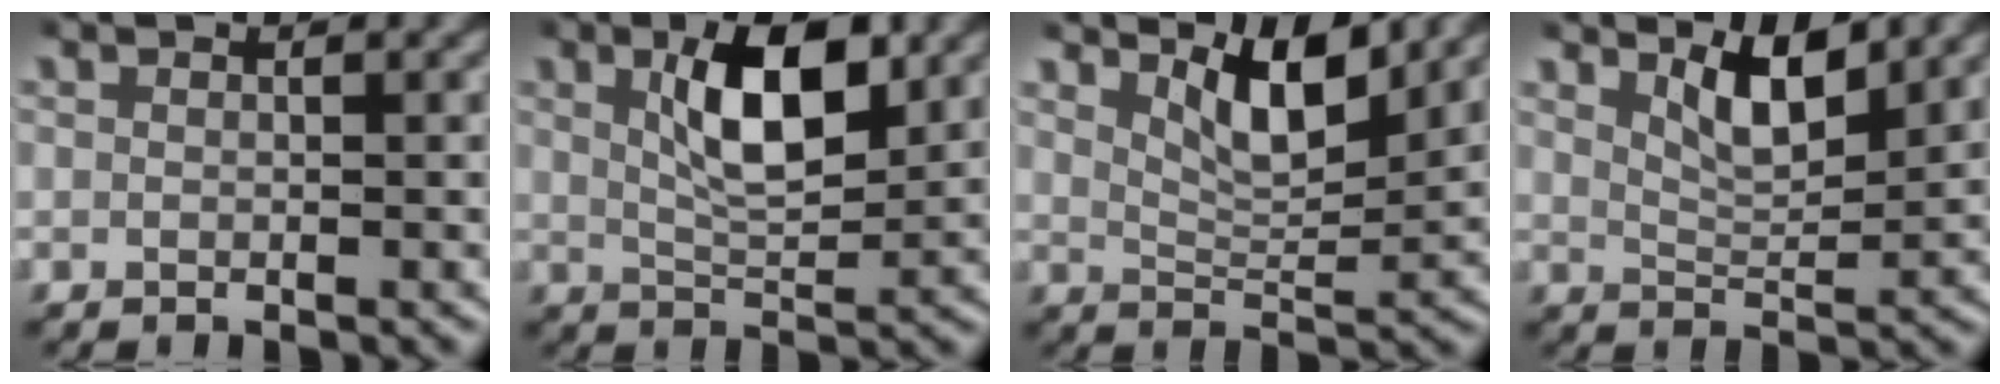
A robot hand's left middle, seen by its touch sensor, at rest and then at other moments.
{"total": 5.8, "force": [2.1, 2.1, 5.0], "torque": [-0.081, 0.002, 0.038]}
{"total": 4.7, "force": [3.4, 1.1, 3.1], "torque": [-0.053, -0.008, 0.059]}
{"total": 3.7, "force": [2.8, 0.9, 2.3], "torque": [-0.043, -0.007, 0.051]}